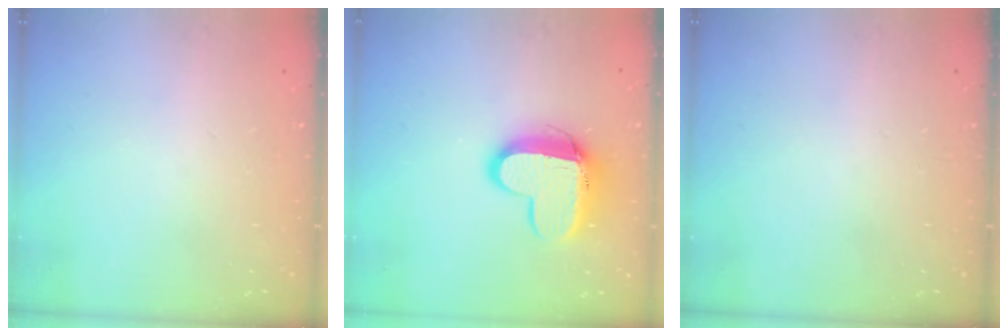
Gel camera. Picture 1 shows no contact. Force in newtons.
{"total": 12.1, "press": 12.0, "slide": 1.2}
{"total": 0.0}